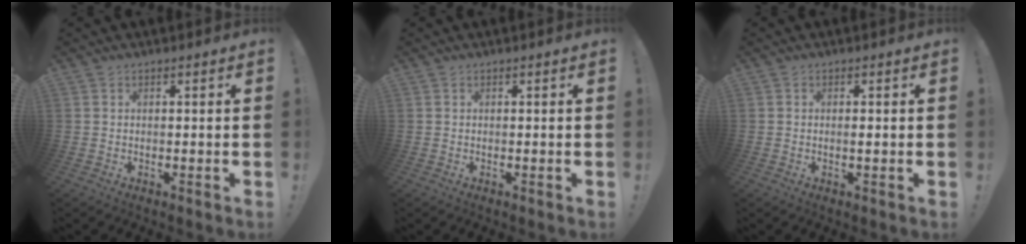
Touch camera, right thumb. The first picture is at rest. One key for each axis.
{"total": 0.0}
{"total": 1.1, "fx": -0.1, "fy": -0.2, "fz": 1.1, "tx": -0.011, "ty": -0.004, "tz": -0.004}